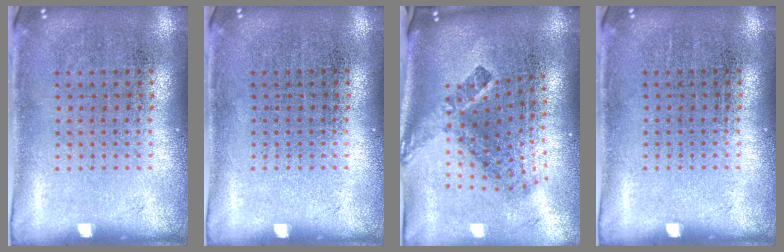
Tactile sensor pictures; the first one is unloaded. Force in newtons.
{"total": 0.0}
{"total": 2.7, "press": 1.7, "slide": 2.1}
{"total": 0.0}